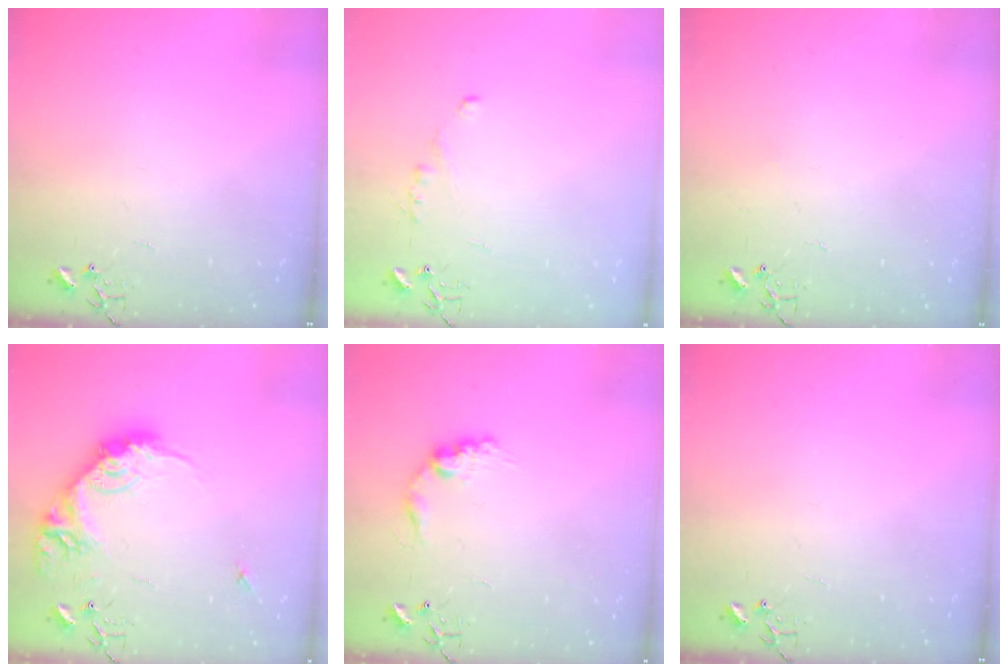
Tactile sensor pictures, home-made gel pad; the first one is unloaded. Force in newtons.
{"total": 4.8, "press": 4.7, "slide": 0.5}
{"total": 1.8, "press": 1.8, "slide": 0.3}
{"total": 16.9, "press": 16.9, "slide": 1.0}
{"total": 9.2, "press": 9.2, "slide": 0.5}
{"total": 0.0}